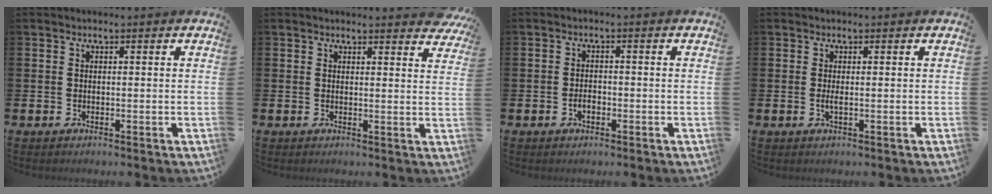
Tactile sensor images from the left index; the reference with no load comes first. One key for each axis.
{"total": 2.5, "fx": 2.5, "fy": 0.2, "fz": 0.1, "tx": 0.011, "ty": -0.019, "tz": 0.042}
{"total": 1.7, "fx": -0.7, "fy": 1.1, "fz": 1.2, "tx": -0.022, "ty": 0.003, "tz": -0.014}
{"total": 0.9, "fx": -0.1, "fy": 0.1, "fz": 0.8, "tx": -0.022, "ty": 0.002, "tz": -0.001}